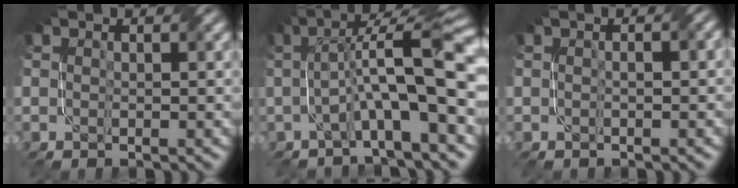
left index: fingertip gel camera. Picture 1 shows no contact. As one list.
[{"total": 9.4, "force": [-0.6, 1.8, 9.2], "torque": [-0.146, 0.027, -0.018]}, {"total": 1.6, "force": [0.3, 0.6, 1.5], "torque": [-0.020, 0.003, 0.000]}]